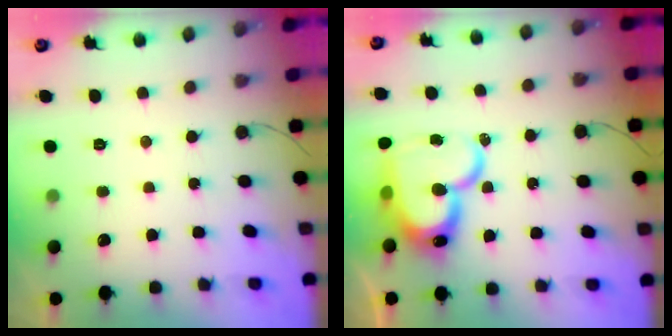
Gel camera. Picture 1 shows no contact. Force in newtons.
{"total": 21.8, "press": 21.7, "slide": 2.2}